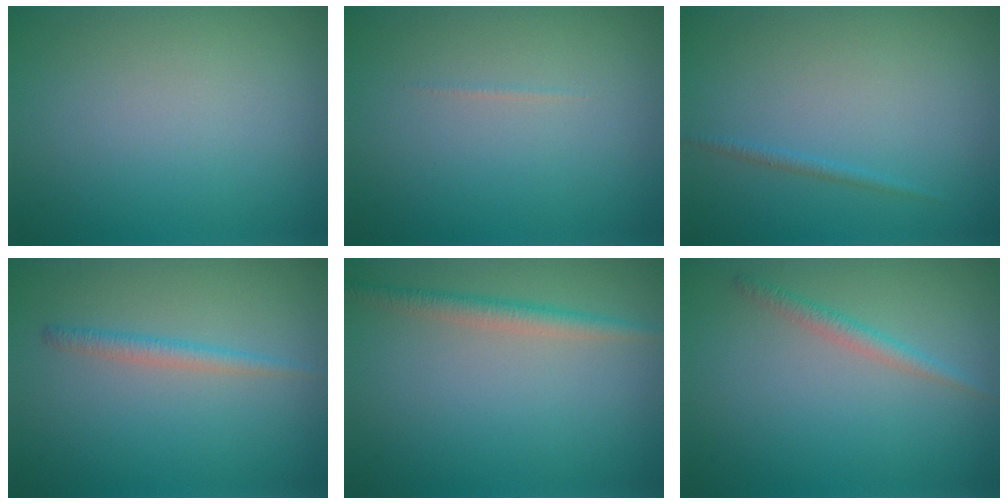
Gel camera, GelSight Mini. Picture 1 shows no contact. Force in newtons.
{"total": 0.6, "press": 0.6, "slide": 0.2}
{"total": 0.7, "press": 0.7, "slide": 0.1}
{"total": 1.5, "press": 1.5, "slide": 0.1}
{"total": 2.1, "press": 2.1, "slide": 0.1}
{"total": 1.5, "press": 1.5, "slide": 0.0}